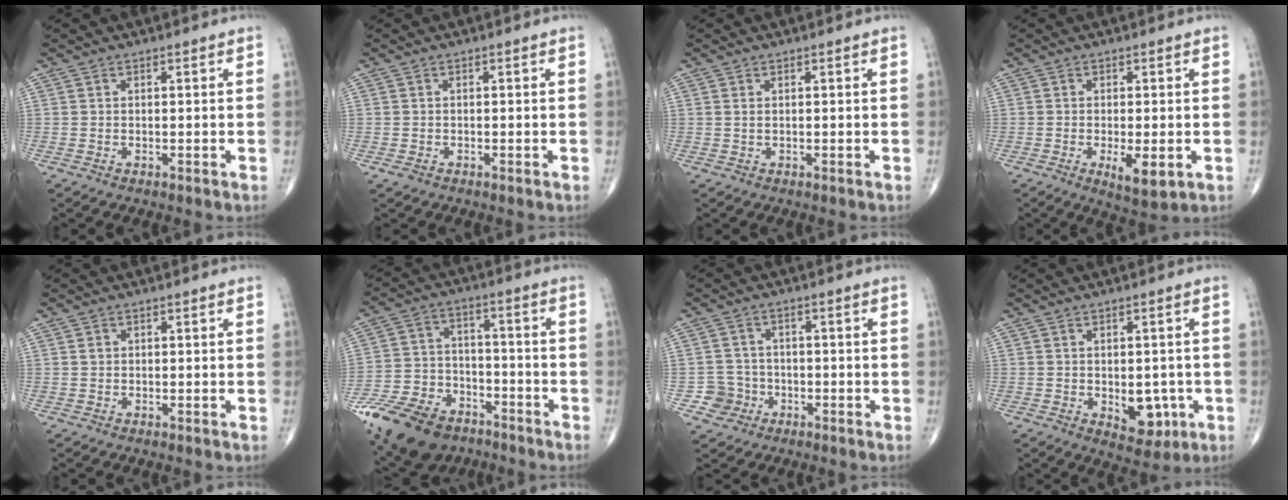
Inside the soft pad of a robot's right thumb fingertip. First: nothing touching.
{"total": 1.0, "force": [-0.5, 0.6, 0.5], "torque": [-0.014, -0.002, -0.010]}
{"total": 0.7, "force": [0.2, 0.3, 0.6], "torque": [-0.016, 0.002, 0.006]}
{"total": 5.8, "force": [-1.6, 2.0, 5.2], "torque": [-0.083, -0.014, -0.022]}
{"total": 0.7, "force": [0.1, 0.7, 0.2], "torque": [0.001, 0.001, 0.002]}
{"total": 19.3, "force": [-12.4, 11.5, 9.2], "torque": [-0.187, 0.048, -0.214]}
{"total": 4.4, "force": [-1.7, 4.1, -0.1], "torque": [0.029, 0.014, -0.034]}
{"total": 7.0, "force": [-1.6, 4.4, 5.3], "torque": [-0.037, -0.001, -0.010]}